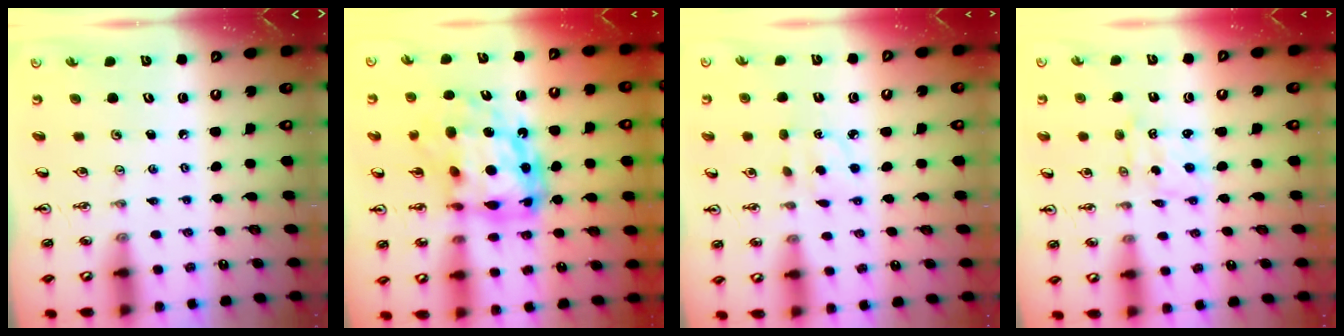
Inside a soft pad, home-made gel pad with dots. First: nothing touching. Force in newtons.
{"total": 19.0, "press": 18.9, "slide": 1.8}
{"total": 2.8, "press": 2.6, "slide": 0.8}
{"total": 0.7, "press": 0.7, "slide": 0.1}